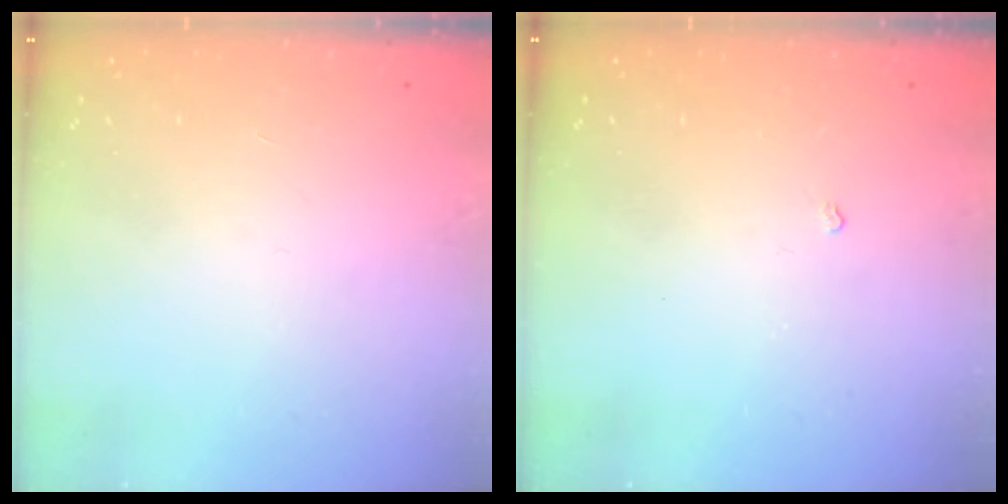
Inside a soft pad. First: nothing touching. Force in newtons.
{"total": 1.7, "press": 1.7, "slide": 0.3}